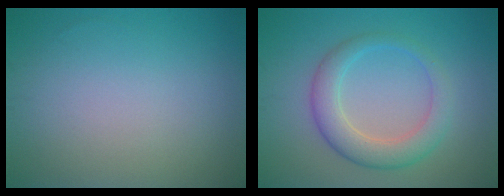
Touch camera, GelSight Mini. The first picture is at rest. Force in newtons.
{"total": 4.3, "press": 4.3, "slide": 0.1}